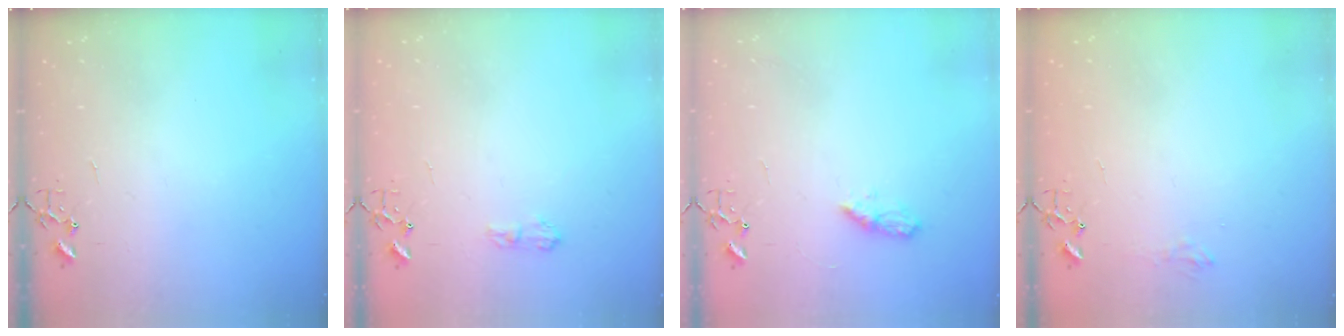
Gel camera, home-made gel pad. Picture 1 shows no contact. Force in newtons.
{"total": 5.8, "press": 5.8, "slide": 0.8}
{"total": 5.7, "press": 5.7, "slide": 0.7}
{"total": 6.6, "press": 6.6, "slide": 0.8}